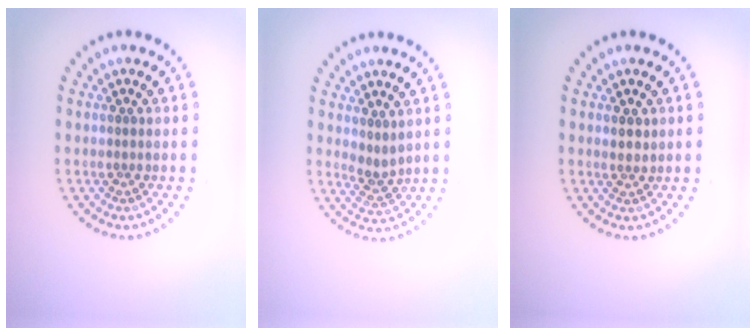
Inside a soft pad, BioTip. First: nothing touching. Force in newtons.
{"total": 1.9, "press": 1.4, "slide": 1.2}
{"total": 1.2, "press": 1.0, "slide": 0.5}